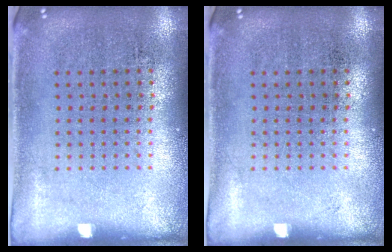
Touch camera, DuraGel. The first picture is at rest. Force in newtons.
{"total": 0.0}